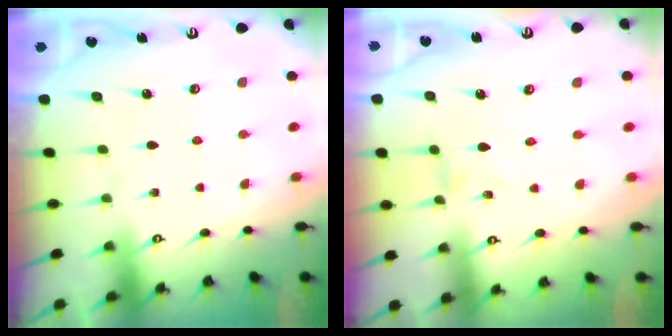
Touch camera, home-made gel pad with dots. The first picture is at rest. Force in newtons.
{"total": 0.0}